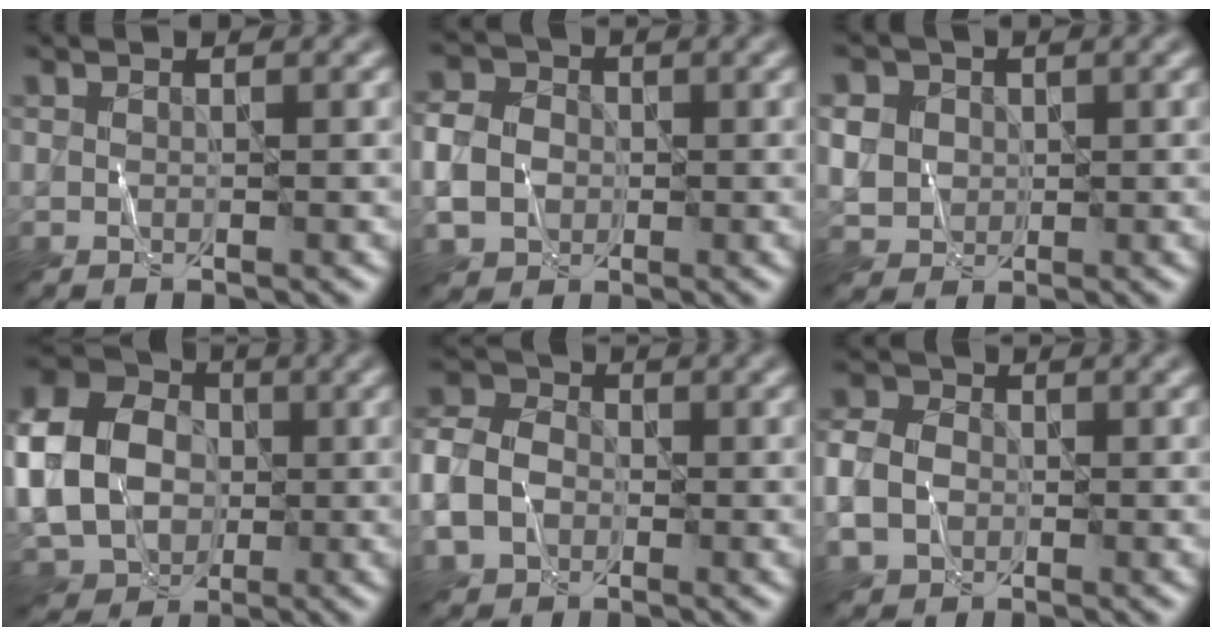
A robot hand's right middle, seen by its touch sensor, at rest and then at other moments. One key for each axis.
{"total": 4.5, "fx": -0.7, "fy": 3.9, "fz": 2.2, "tx": -0.047, "ty": 0.002, "tz": -0.018}
{"total": 3.9, "fx": 0.8, "fy": 3.5, "fz": 1.5, "tx": -0.047, "ty": 0.007, "tz": 0.015}
{"total": 12.7, "fx": -0.4, "fy": 10.1, "fz": 7.8, "tx": -0.167, "ty": 0.009, "tz": -0.023}
{"total": 7.1, "fx": -1.8, "fy": 5.6, "fz": 4.0, "tx": -0.091, "ty": -0.011, "tz": -0.044}
{"total": 5.5, "fx": -0.8, "fy": 4.5, "fz": 3.0, "tx": -0.071, "ty": 0.000, "tz": -0.022}